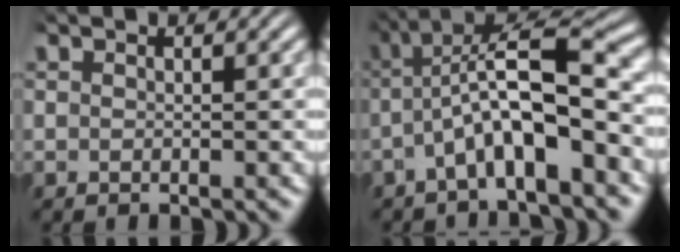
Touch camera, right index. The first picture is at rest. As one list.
[{"total": 7.3, "force": [-0.1, 2.7, 6.7], "torque": [-0.116, -0.005, 0.001]}]